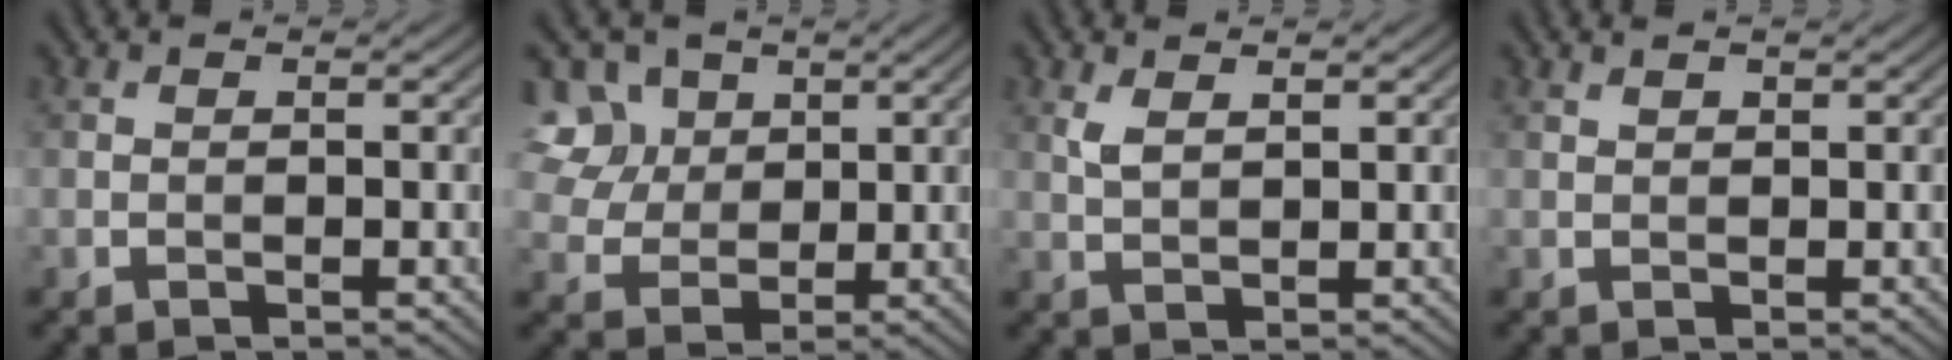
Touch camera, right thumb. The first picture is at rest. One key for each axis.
{"total": 9.9, "fx": 4.6, "fy": 7.5, "fz": 4.6, "tx": -0.156, "ty": 0.018, "tz": 0.085}
{"total": 2.2, "fx": 1.3, "fy": 0.7, "fz": 1.5, "tx": -0.044, "ty": -0.001, "tz": 0.032}
{"total": 0.9, "fx": 0.8, "fy": 0.1, "fz": 0.4, "tx": -0.013, "ty": 0.001, "tz": 0.017}